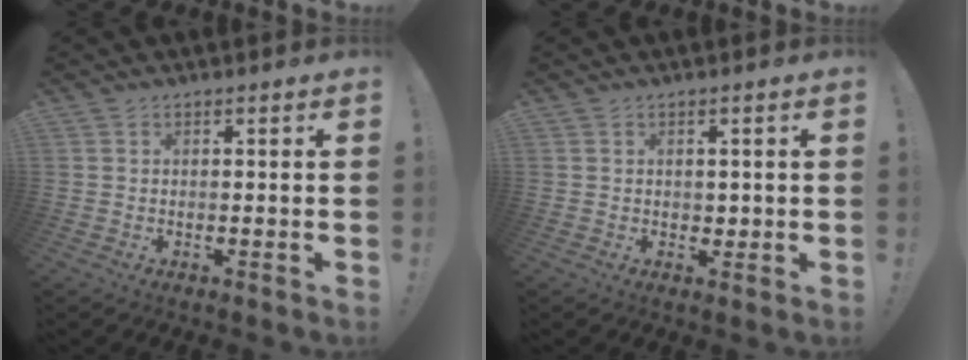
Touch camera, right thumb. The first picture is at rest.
{"total": 1.8, "force": [0.5, 1.6, 0.5], "torque": [0.004, -0.003, 0.005]}